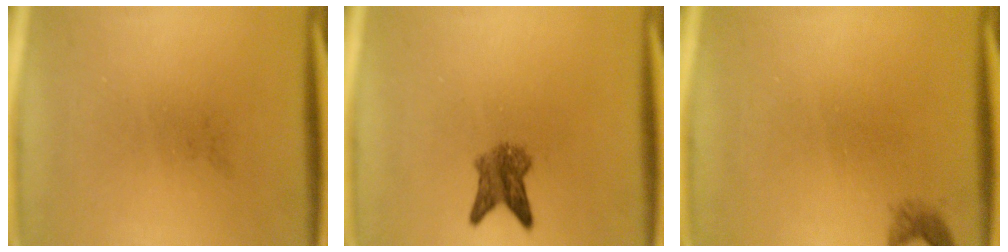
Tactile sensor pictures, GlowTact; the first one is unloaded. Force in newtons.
{"total": 4.0}
{"total": 1.2}